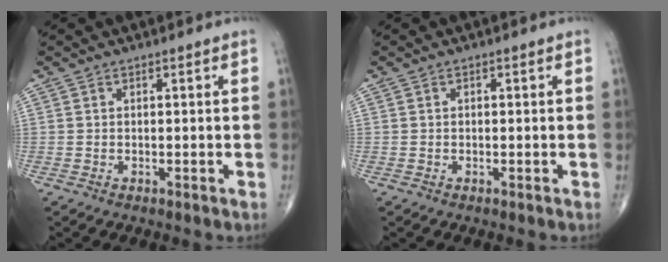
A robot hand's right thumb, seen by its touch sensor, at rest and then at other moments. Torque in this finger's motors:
{"motor_torque": [-0.14, -0.02, 0.05, 0.09, -0.04]}